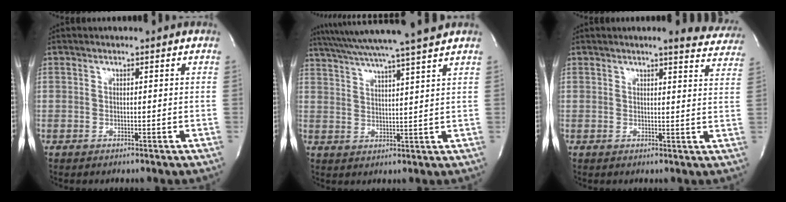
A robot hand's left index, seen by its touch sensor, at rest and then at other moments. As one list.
[{"total": 15.0, "force": [13.0, -1.8, 7.1], "torque": [-0.128, -0.003, 0.189]}, {"total": 9.0, "force": [8.4, 1.3, 3.0], "torque": [-0.018, -0.021, 0.068]}]